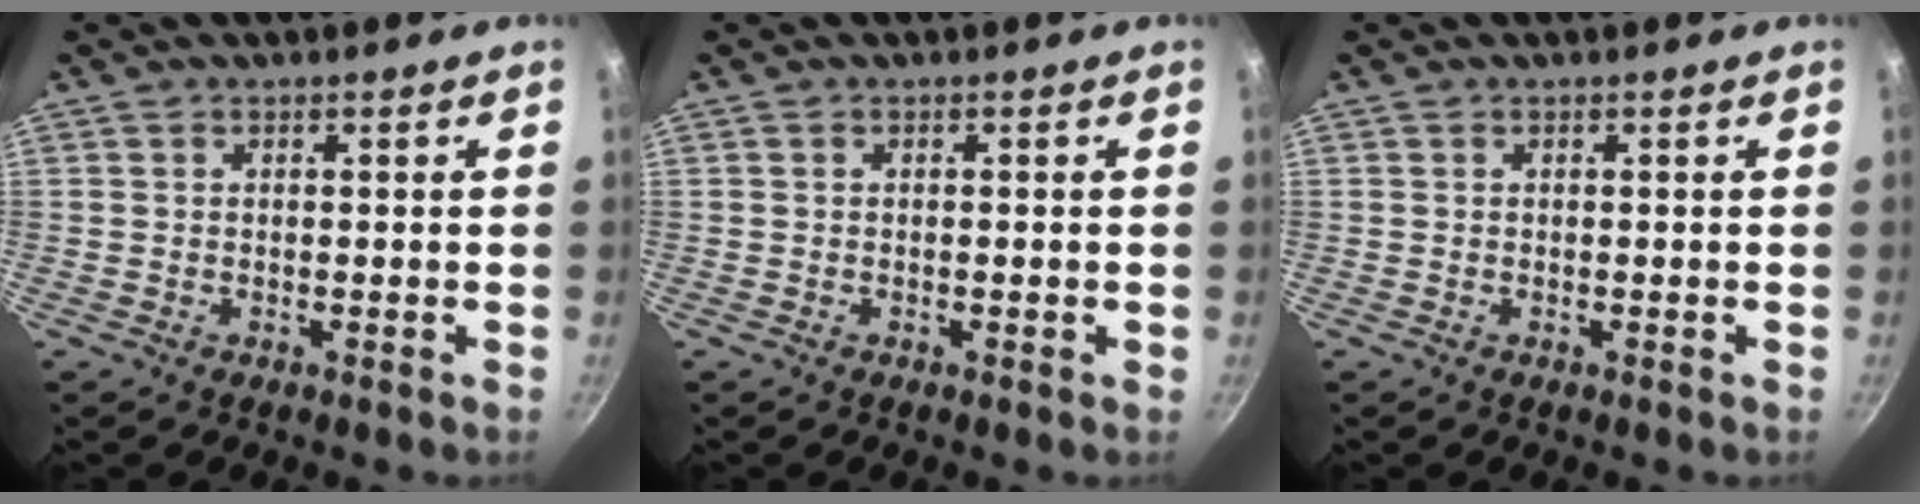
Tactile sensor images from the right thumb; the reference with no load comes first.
{"total": 0.6, "force": [-0.2, 0.1, 0.6], "torque": [-0.008, 0.002, -0.004]}
{"total": 0.0}